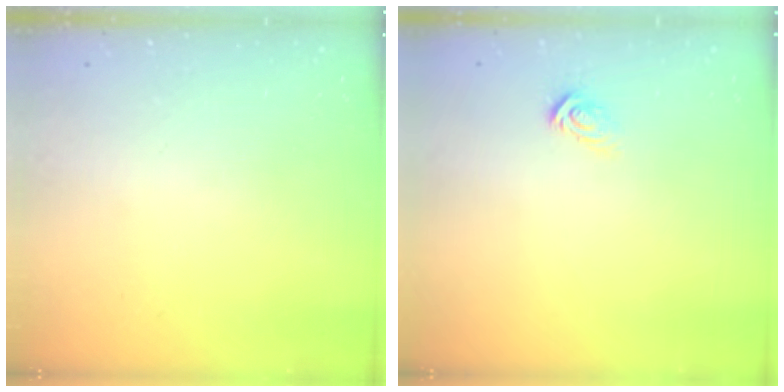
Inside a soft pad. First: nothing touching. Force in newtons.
{"total": 4.3, "press": 4.3, "slide": 0.2}